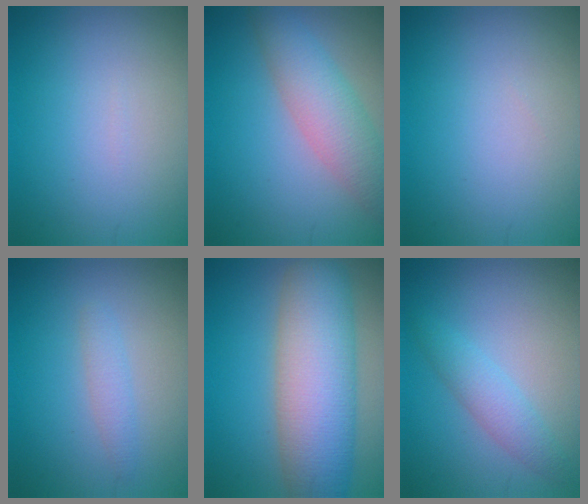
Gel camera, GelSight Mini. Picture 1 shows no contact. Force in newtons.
{"total": 5.0, "press": 5.0, "slide": 0.3}
{"total": 0.0}
{"total": 1.4, "press": 1.4, "slide": 0.1}
{"total": 10.2, "press": 10.2, "slide": 0.3}
{"total": 2.4, "press": 2.4, "slide": 0.1}